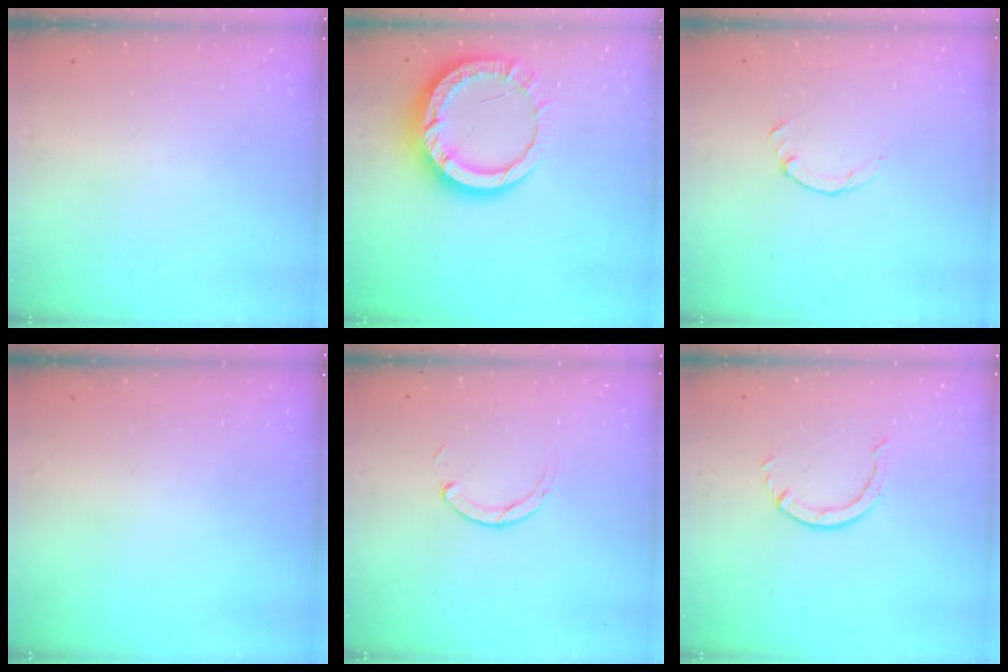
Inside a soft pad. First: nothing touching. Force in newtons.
{"total": 13.4, "press": 13.3, "slide": 1.4}
{"total": 0.9, "press": 0.9, "slide": 0.3}
{"total": 0.0}
{"total": 2.9, "press": 2.9, "slide": 0.4}
{"total": 0.8, "press": 0.7, "slide": 0.1}